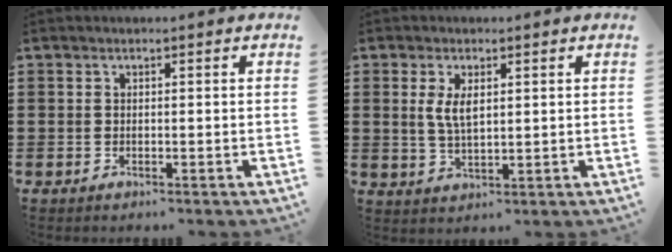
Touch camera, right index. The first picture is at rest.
{"total": 4.0, "force": [1.0, 1.7, 3.4], "torque": [-0.071, 0.006, 0.017]}